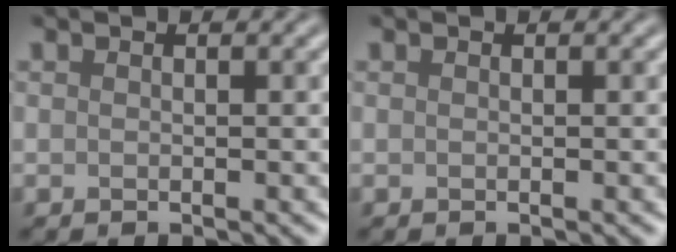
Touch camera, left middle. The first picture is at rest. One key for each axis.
{"total": 0.0}